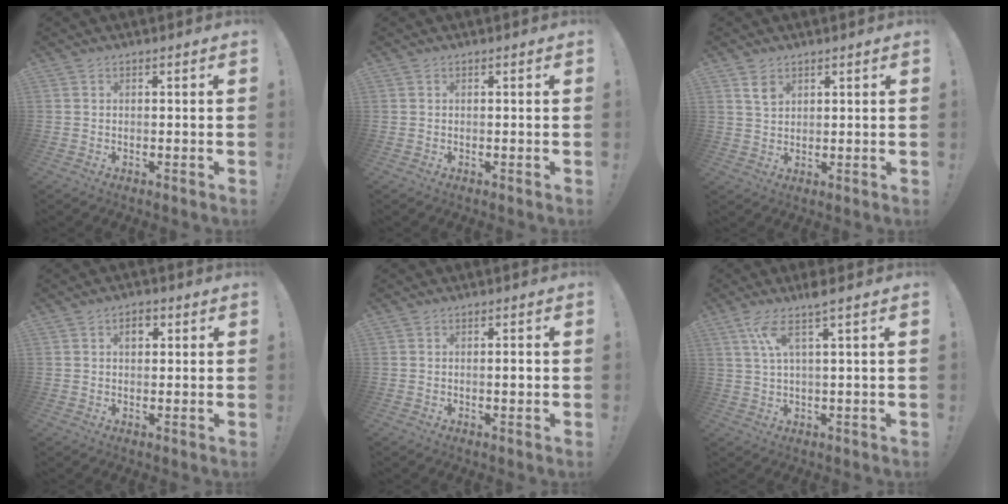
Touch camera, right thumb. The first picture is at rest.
{"total": 0.0}
{"total": 3.6, "force": [2.3, 2.3, 1.6], "torque": [-0.018, -0.013, 0.042]}
{"total": 3.4, "force": [1.0, 2.3, 2.3], "torque": [-0.028, 0.003, 0.013]}
{"total": 1.5, "force": [-0.3, 0.3, 1.4], "torque": [-0.014, -0.002, -0.009]}
{"total": 7.0, "force": [3.3, 0.3, 6.2], "torque": [-0.116, -0.009, 0.055]}